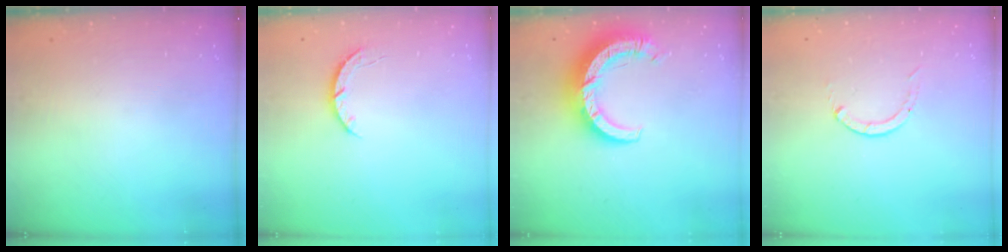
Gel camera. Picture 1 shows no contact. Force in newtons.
{"total": 3.8, "press": 3.7, "slide": 0.7}
{"total": 11.2, "press": 11.2, "slide": 1.1}
{"total": 0.0}